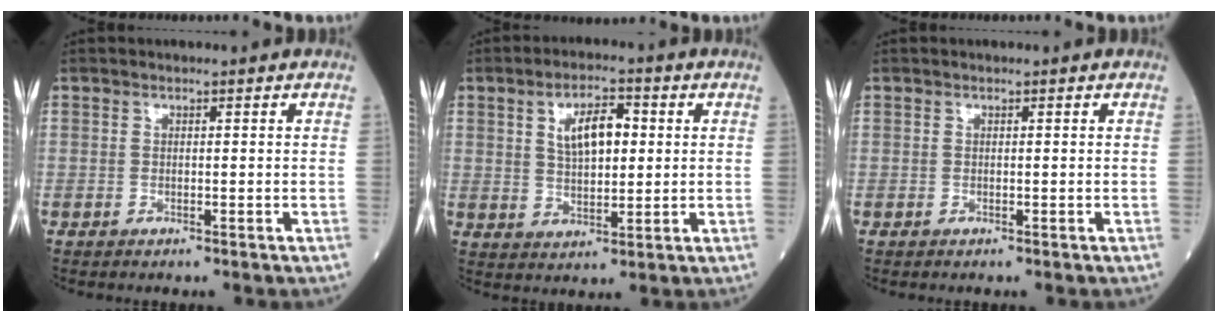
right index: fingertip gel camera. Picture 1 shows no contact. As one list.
[{"total": 7.0, "force": [1.8, 3.1, 6.1], "torque": [-0.108, 0.010, 0.035]}, {"total": 0.0}]